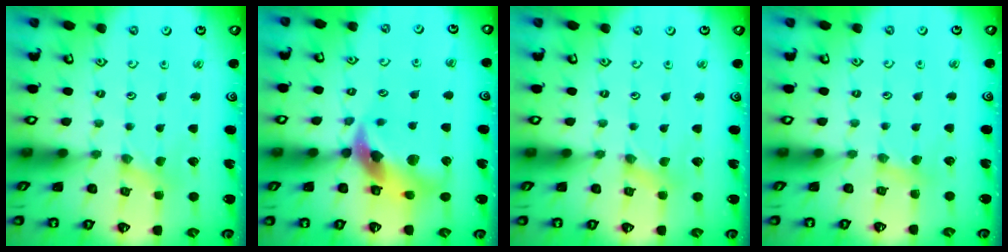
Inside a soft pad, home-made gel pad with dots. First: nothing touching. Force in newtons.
{"total": 12.8, "press": 12.7, "slide": 1.6}
{"total": 0.0}
{"total": 3.7, "press": 3.6, "slide": 0.6}